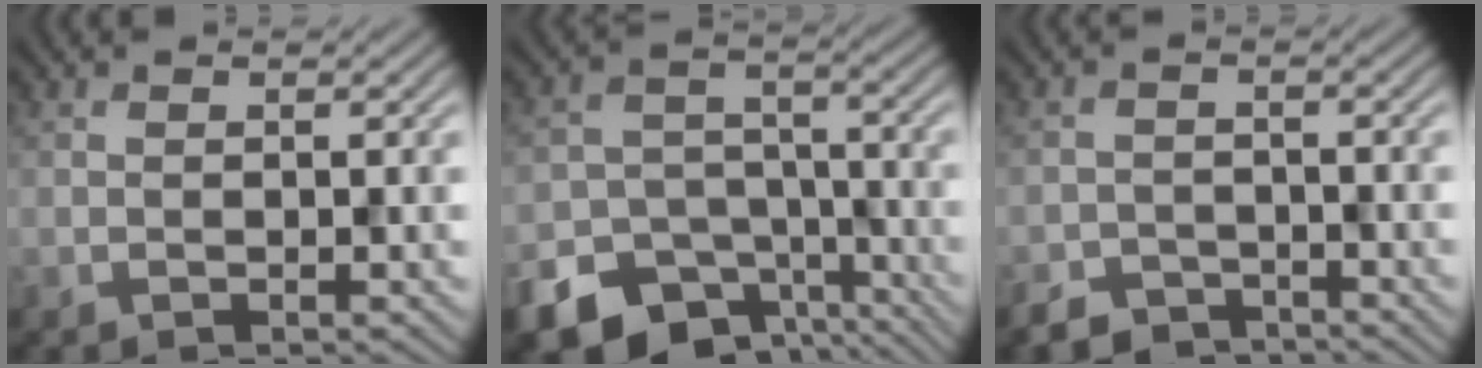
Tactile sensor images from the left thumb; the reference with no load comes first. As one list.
[{"total": 14.9, "force": [-10.0, 10.1, 4.3], "torque": [-0.111, -0.059, -0.151]}, {"total": 3.5, "force": [-3.1, 1.4, 0.4], "torque": [-0.006, -0.002, -0.061]}]